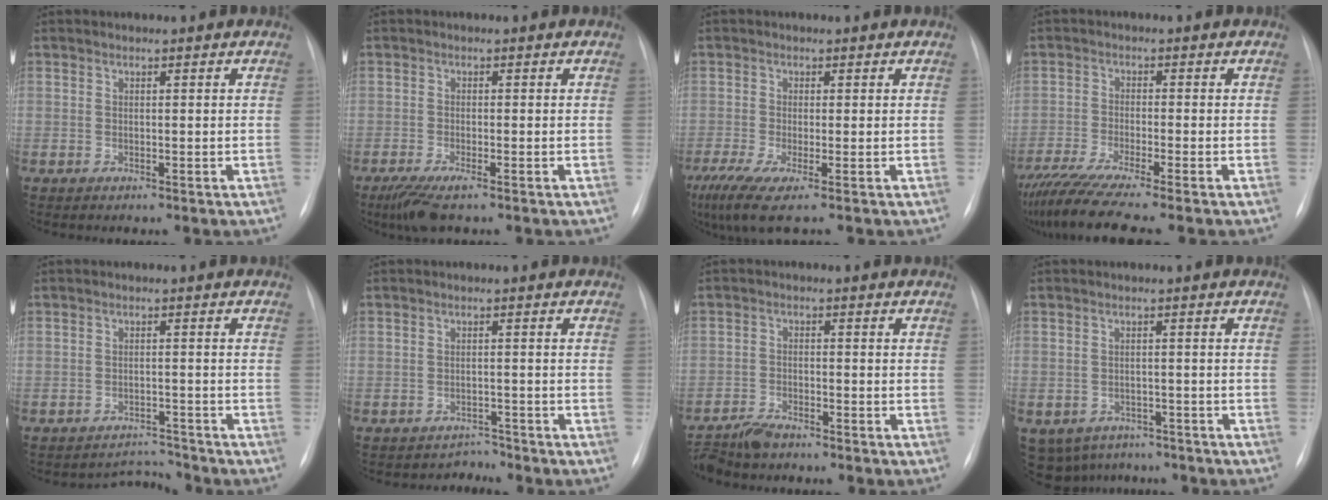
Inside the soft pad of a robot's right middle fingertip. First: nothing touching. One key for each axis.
{"total": 4.3, "fx": -2.8, "fy": 0.6, "fz": 3.2, "tx": -0.066, "ty": -0.014, "tz": -0.050}
{"total": 6.6, "fx": -4.1, "fy": 0.4, "fz": 5.1, "tx": -0.093, "ty": -0.021, "tz": -0.076}
{"total": 11.3, "fx": -9.3, "fy": -0.8, "fz": 6.4, "tx": -0.108, "ty": -0.033, "tz": -0.153}
{"total": 3.2, "fx": -2.8, "fy": -0.3, "fz": -1.6, "tx": 0.024, "ty": 0.006, "tz": -0.038}
{"total": 2.3, "fx": -1.9, "fy": 0.0, "fz": -1.3, "tx": 0.022, "ty": 0.003, "tz": -0.026}
{"total": 5.0, "fx": -4.6, "fy": 1.2, "fz": 1.7, "tx": -0.034, "ty": -0.016, "tz": -0.083}
{"total": 8.4, "fx": -6.1, "fy": 5.5, "fz": 1.8, "tx": -0.036, "ty": 0.008, "tz": -0.072}